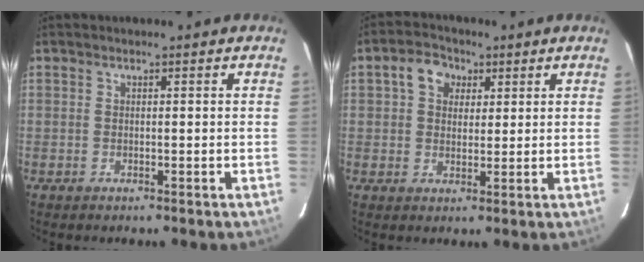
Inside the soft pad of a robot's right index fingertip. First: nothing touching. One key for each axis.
{"total": 5.6, "fx": 2.2, "fy": 4.4, "fz": 2.6, "tx": -0.043, "ty": 0.021, "tz": 0.037}